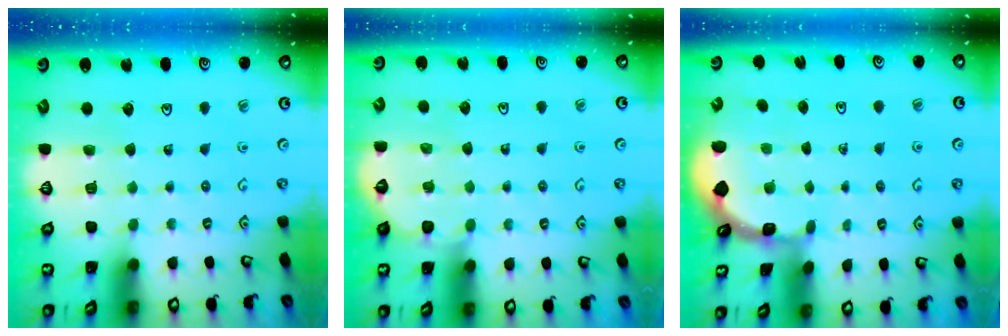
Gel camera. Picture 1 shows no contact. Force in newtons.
{"total": 3.3, "press": 3.3, "slide": 0.4}
{"total": 1.5, "press": 1.4, "slide": 0.3}